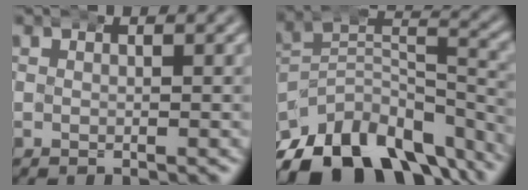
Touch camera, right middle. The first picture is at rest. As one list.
[{"total": 16.3, "force": [-10.9, 9.0, 8.2], "torque": [-0.150, -0.049, -0.155]}]